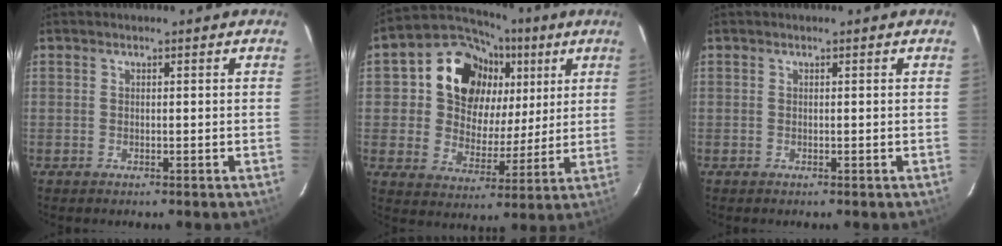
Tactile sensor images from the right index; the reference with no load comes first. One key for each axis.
{"total": 17.3, "fx": 6.1, "fy": 14.1, "fz": 7.8, "tx": -0.182, "ty": 0.050, "tz": 0.105}
{"total": 0.0}